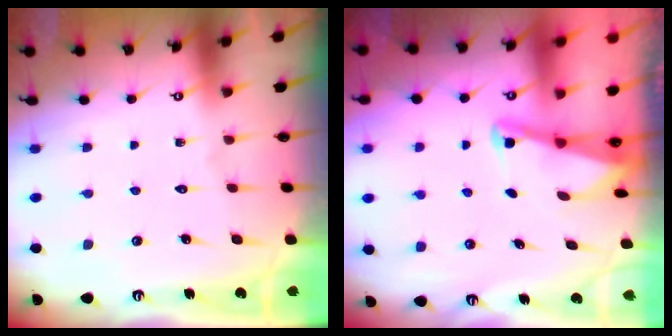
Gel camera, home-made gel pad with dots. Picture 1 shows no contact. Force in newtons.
{"total": 2.1, "press": 2.0, "slide": 0.4}